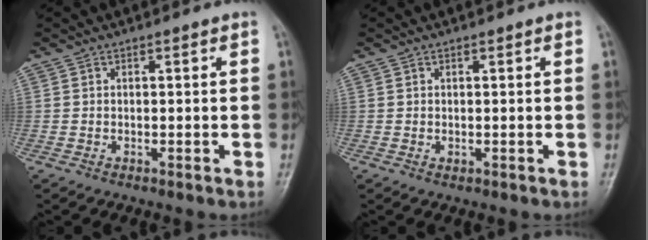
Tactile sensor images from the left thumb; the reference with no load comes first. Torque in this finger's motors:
{"motor_torque": [-0.13, 0.00, -0.26, 0.14, 0.00]}